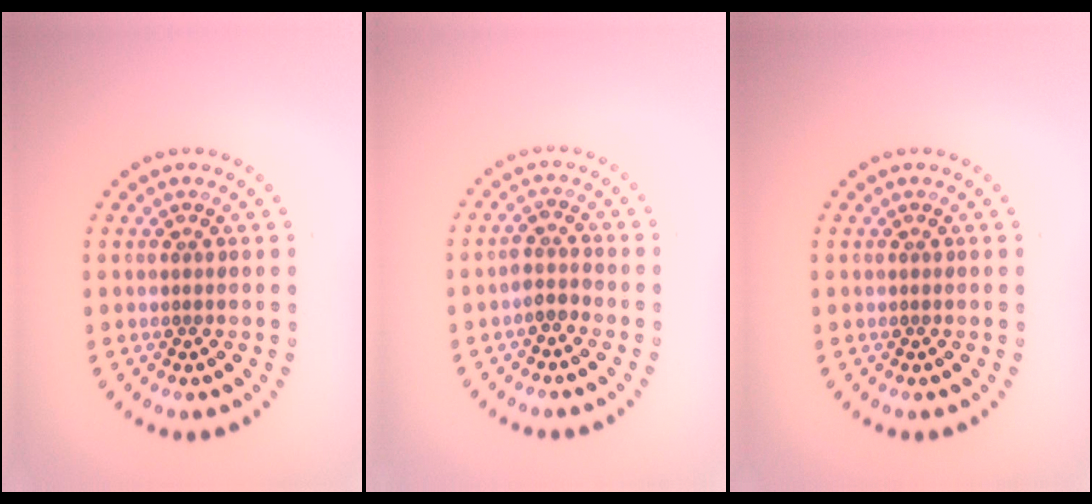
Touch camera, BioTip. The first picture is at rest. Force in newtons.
{"total": 1.7, "press": 1.5, "slide": 0.6}
{"total": 0.0}